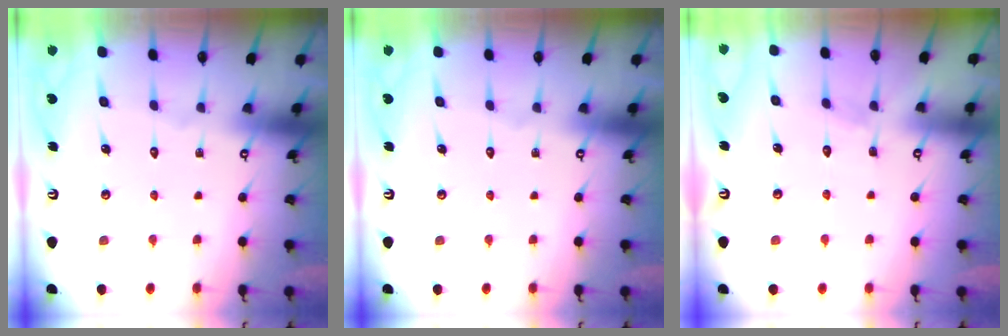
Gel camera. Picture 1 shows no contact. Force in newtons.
{"total": 0.0}
{"total": 3.7, "press": 3.7, "slide": 0.4}